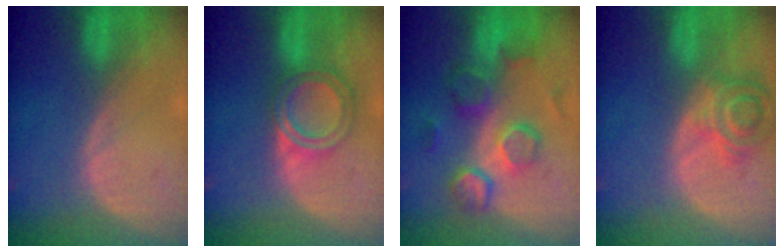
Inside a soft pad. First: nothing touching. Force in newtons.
{"total": 6.4, "press": 5.8, "slide": 2.8}
{"total": 10.5, "press": 9.2, "slide": 5.1}
{"total": 7.1, "press": 6.5, "slide": 2.9}